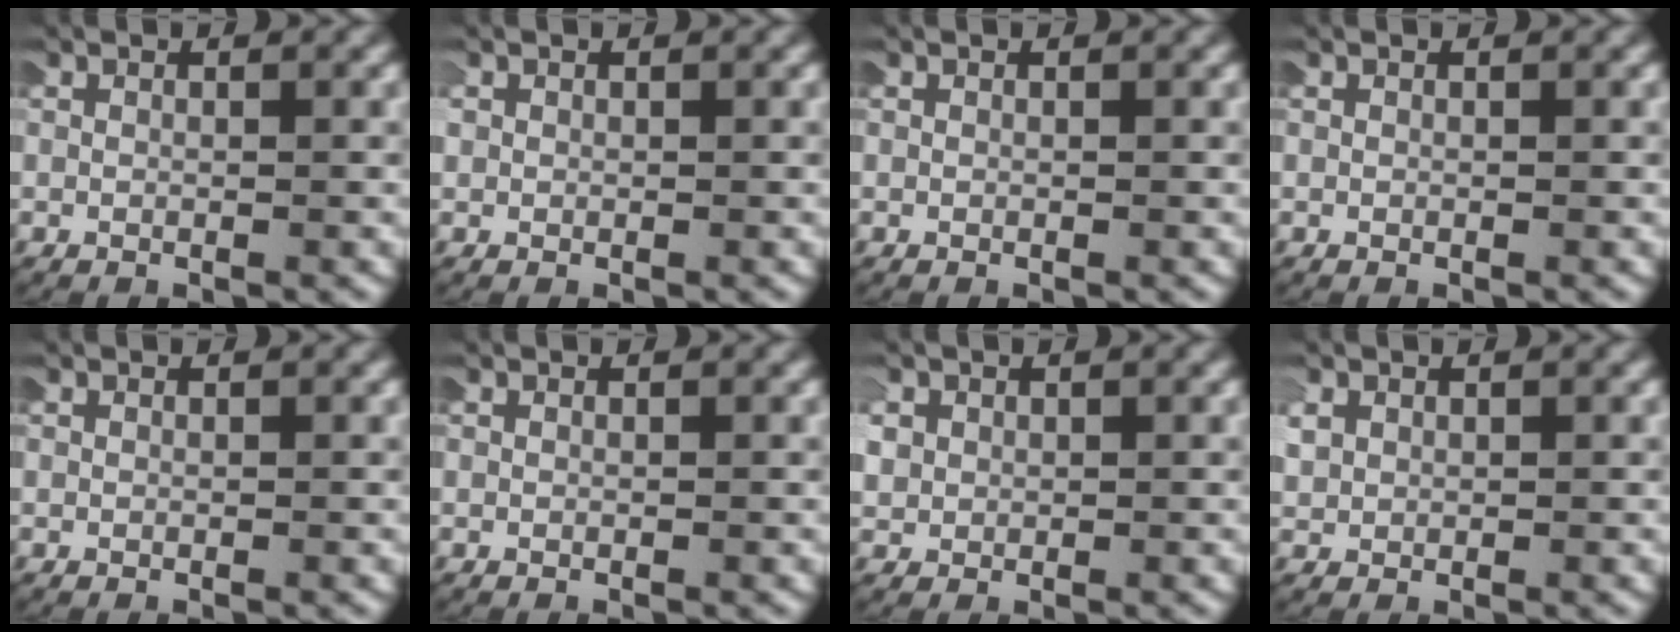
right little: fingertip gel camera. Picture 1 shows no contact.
{"total": 0.6, "force": [0.1, 0.6, -0.1], "torque": [-0.001, 0.003, 0.000]}
{"total": 0.0}
{"total": 0.0}
{"total": 0.0}
{"total": 0.0}
{"total": 2.5, "force": [0.4, 2.3, 0.9], "torque": [-0.040, 0.000, 0.008]}
{"total": 1.8, "force": [0.6, 1.5, 0.7], "torque": [-0.032, -0.002, 0.014]}